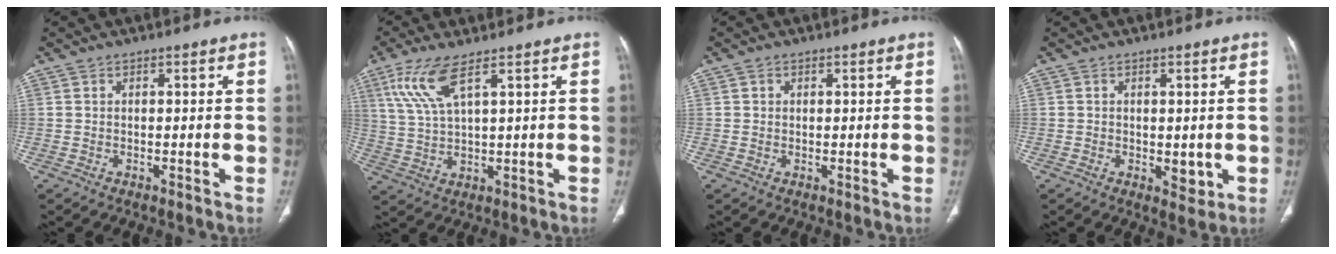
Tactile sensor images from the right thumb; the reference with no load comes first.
{"total": 8.2, "force": [4.3, 2.0, 6.6], "torque": [-0.157, -0.013, 0.098]}
{"total": 0.7, "force": [0.2, 0.6, 0.1], "torque": [0.002, 0.001, 0.003]}
{"total": 3.4, "force": [-0.5, 2.0, 2.7], "torque": [-0.022, -0.006, 0.001]}